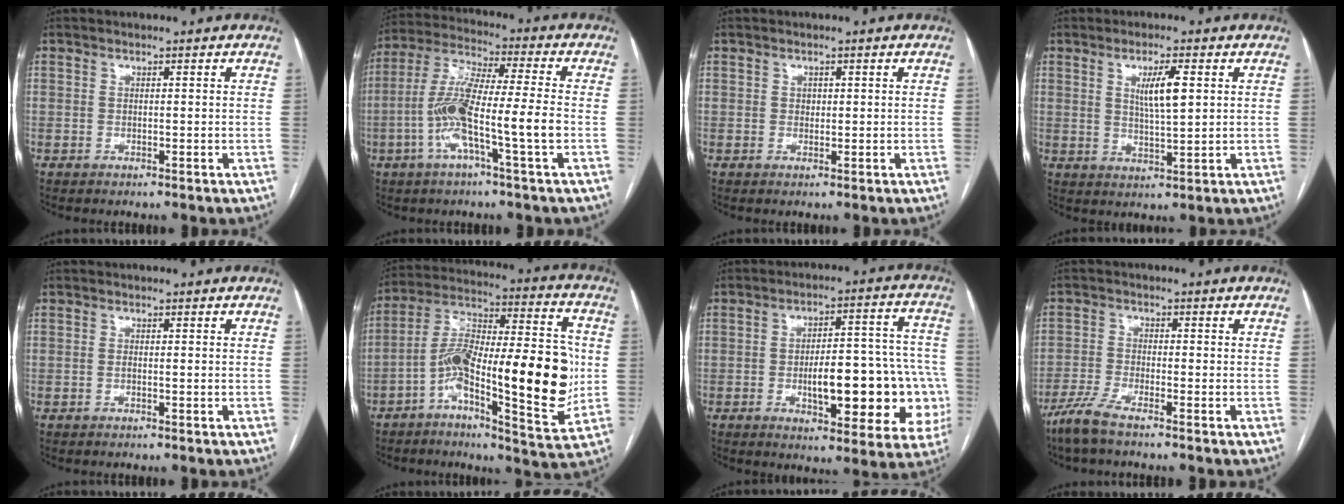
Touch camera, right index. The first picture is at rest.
{"total": 12.7, "force": [-3.5, 0.1, 12.2], "torque": [-0.246, 0.009, -0.075]}
{"total": 0.8, "force": [0.2, 0.7, 0.4], "torque": [-0.003, 0.001, 0.002]}
{"total": 5.5, "force": [1.7, 0.7, 5.2], "torque": [-0.095, -0.003, 0.031]}
{"total": 1.0, "force": [-0.2, 0.2, 1.0], "torque": [-0.018, 0.000, -0.001]}
{"total": 22.0, "force": [-3.6, 4.8, 21.2], "torque": [-0.341, 0.024, -0.057]}
{"total": 19.1, "force": [-4.5, 6.4, 17.4], "torque": [-0.163, 0.042, -0.041]}
{"total": 4.7, "force": [-3.7, 0.2, 2.8], "torque": [-0.069, -0.012, -0.081]}